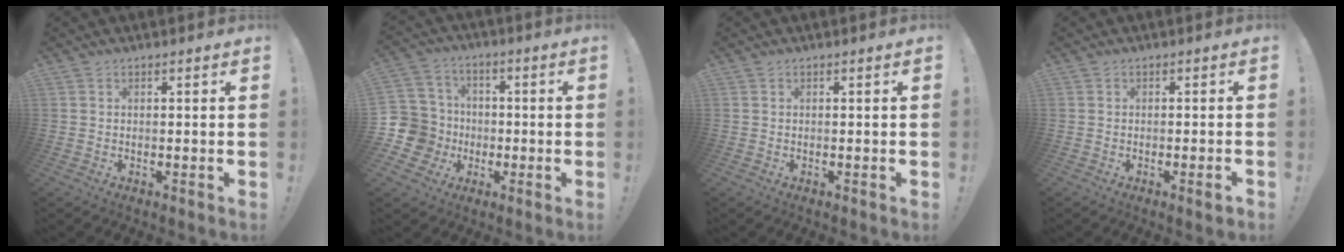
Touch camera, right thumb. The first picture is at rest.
{"total": 11.9, "force": [-2.6, 11.1, 3.3], "torque": [-0.065, 0.023, -0.040]}
{"total": 0.0}
{"total": 2.2, "force": [-0.9, 0.1, 2.0], "torque": [-0.034, 0.002, -0.012]}